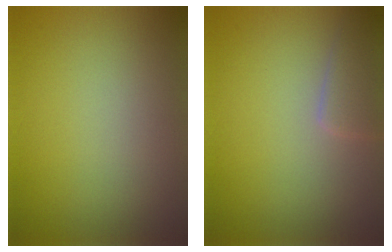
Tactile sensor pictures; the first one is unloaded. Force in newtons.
{"total": 2.4, "press": 2.4, "slide": 0.1}